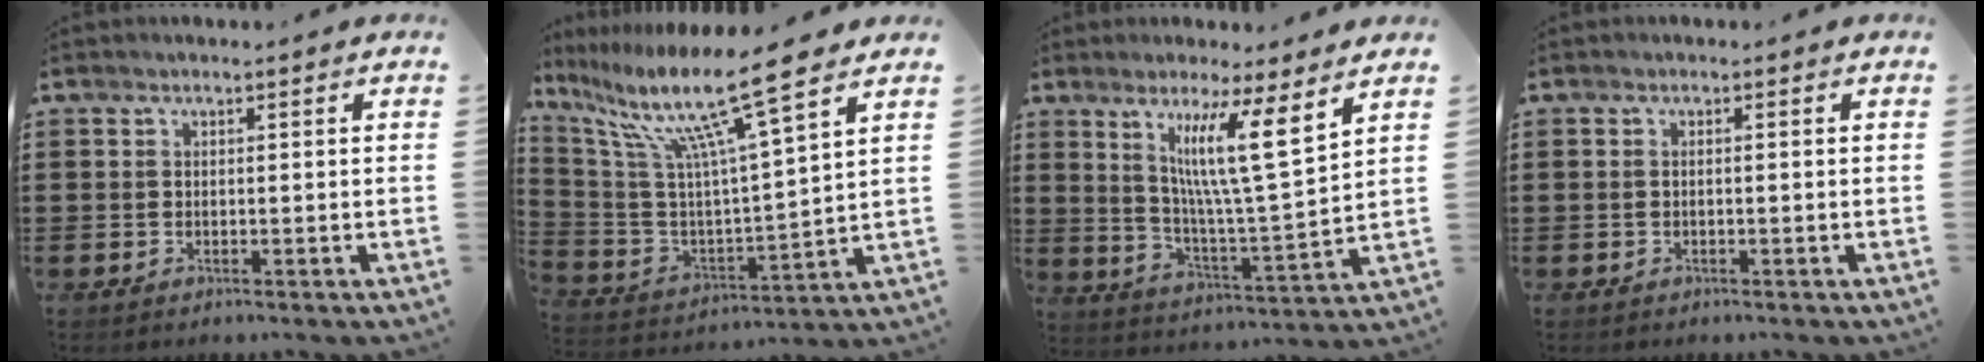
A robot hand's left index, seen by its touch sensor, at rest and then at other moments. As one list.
[{"total": 13.8, "force": [9.5, 0.6, 10.1], "torque": [-0.216, -0.054, 0.150]}, {"total": 11.5, "force": [6.7, 0.8, 9.3], "torque": [-0.172, -0.031, 0.105]}, {"total": 0.5, "force": [-0.2, 0.0, 0.5], "torque": [-0.010, -0.003, -0.003]}]